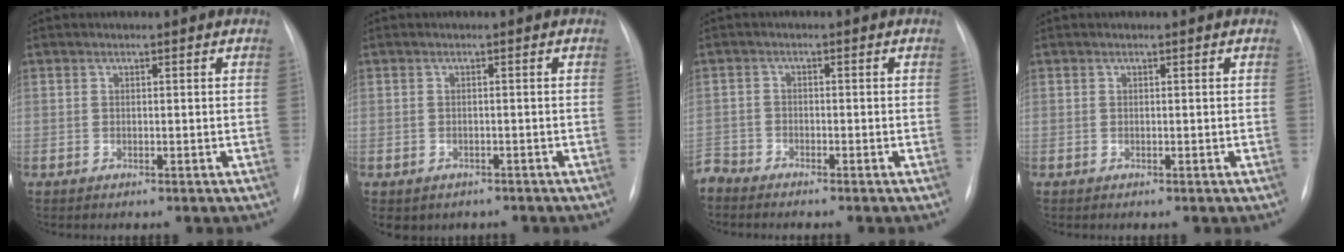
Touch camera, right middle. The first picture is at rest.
{"total": 4.1, "force": [-2.9, 2.7, 0.8], "torque": [-0.006, 0.009, -0.031]}
{"total": 2.9, "force": [-2.9, 0.2, -0.1], "torque": [0.006, -0.011, -0.055]}
{"total": 0.0}